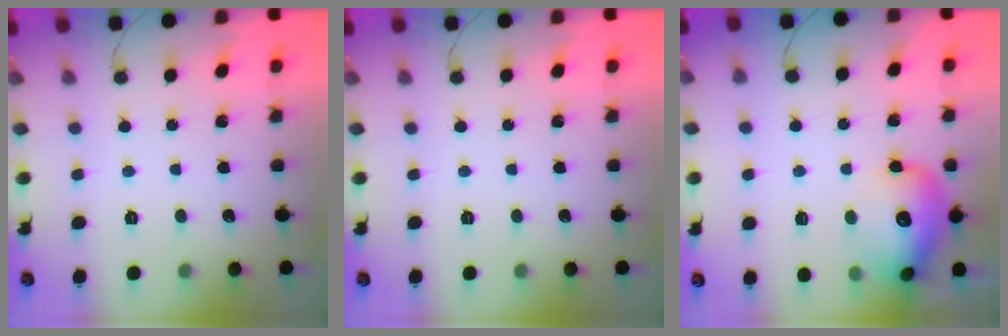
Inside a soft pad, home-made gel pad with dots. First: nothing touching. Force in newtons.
{"total": 0.0}
{"total": 17.7, "press": 17.6, "slide": 2.0}